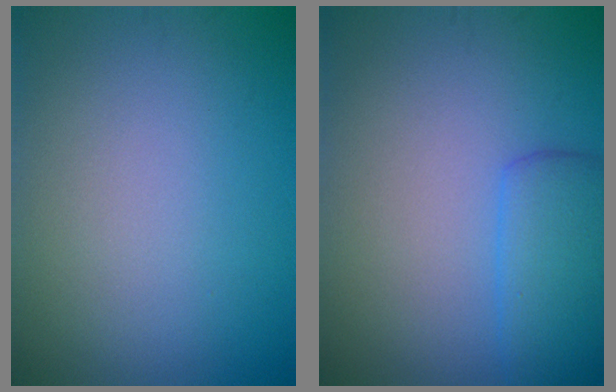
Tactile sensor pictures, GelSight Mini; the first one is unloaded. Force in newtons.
{"total": 3.6, "press": 3.6, "slide": 0.0}